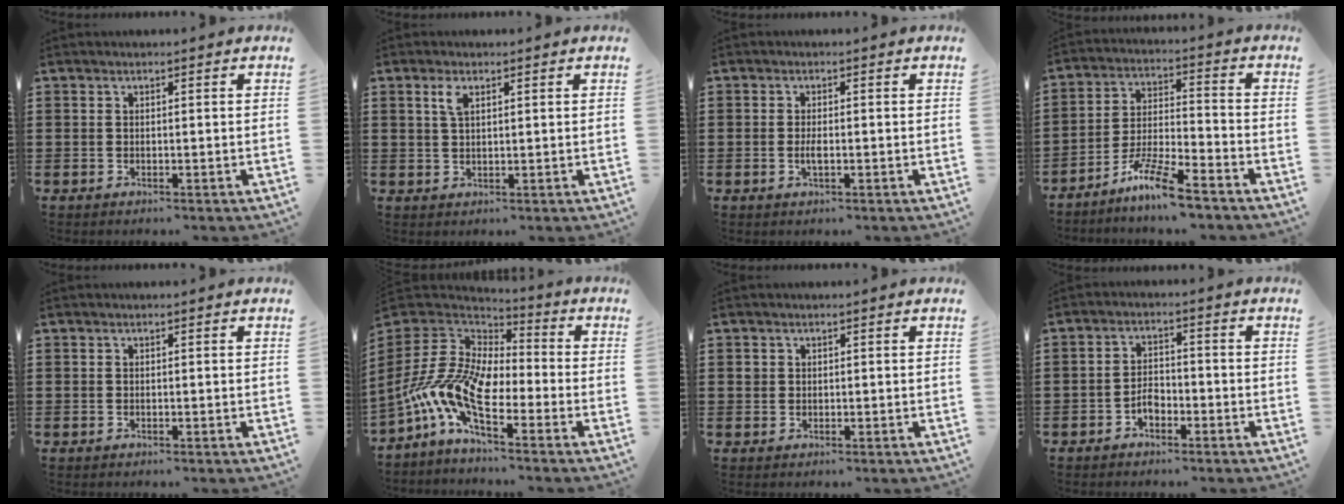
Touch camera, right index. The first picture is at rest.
{"total": 2.4, "force": [1.1, 1.0, 1.9], "torque": [-0.043, 0.004, 0.018]}
{"total": 1.8, "force": [-0.4, 0.6, 1.7], "torque": [-0.031, -0.002, -0.007]}
{"total": 8.7, "force": [-7.2, 0.6, 4.9], "torque": [-0.102, 0.003, -0.139]}
{"total": 0.0}
{"total": 13.3, "force": [-5.4, 6.4, 10.3], "torque": [-0.257, -0.005, -0.115]}
{"total": 1.0, "force": [0.4, 0.9, 0.3], "torque": [-0.008, 0.005, 0.007]}
{"total": 3.0, "force": [-1.8, 1.7, 1.7], "torque": [-0.034, 0.004, -0.035]}